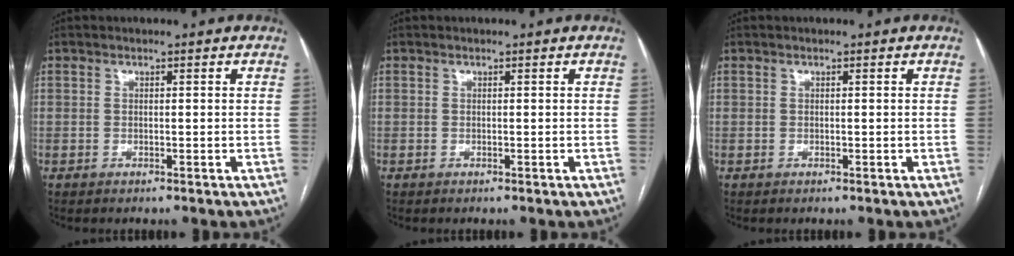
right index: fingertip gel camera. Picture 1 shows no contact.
{"total": 0.0}
{"total": 0.0}